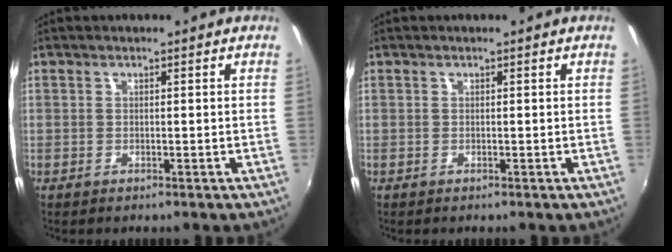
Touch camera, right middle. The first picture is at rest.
{"total": 0.0}